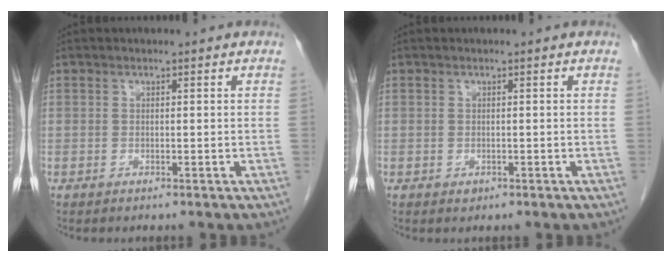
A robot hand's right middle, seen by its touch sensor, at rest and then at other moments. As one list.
[{"total": 0.6, "force": [-0.3, 0.5, 0.2], "torque": [-0.004, 0.001, -0.001]}]